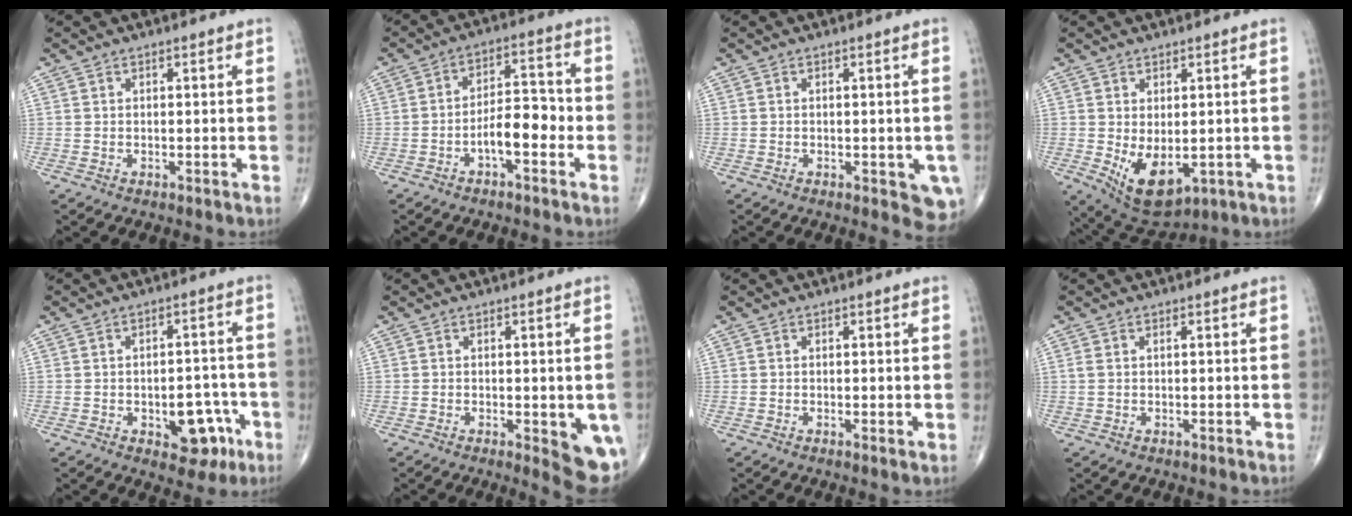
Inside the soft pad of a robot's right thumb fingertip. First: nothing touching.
{"total": 7.8, "force": [-2.7, 3.5, 6.5], "torque": [-0.092, 0.036, -0.050]}
{"total": 5.5, "force": [-1.6, 2.3, 4.7], "torque": [-0.035, -0.008, -0.017]}
{"total": 9.1, "force": [-1.4, 5.1, 7.4], "torque": [-0.110, -0.012, 0.000]}
{"total": 8.9, "force": [-3.5, 5.2, 6.3], "torque": [-0.048, 0.028, -0.037]}
{"total": 8.0, "force": [-2.2, 2.7, 7.2], "torque": [-0.069, -0.014, -0.024]}
{"total": 0.7, "force": [-0.1, 0.2, 0.6], "torque": [-0.015, -0.004, -0.004]}
{"total": 1.2, "force": [0.2, 0.6, 1.0], "torque": [-0.033, 0.010, 0.007]}